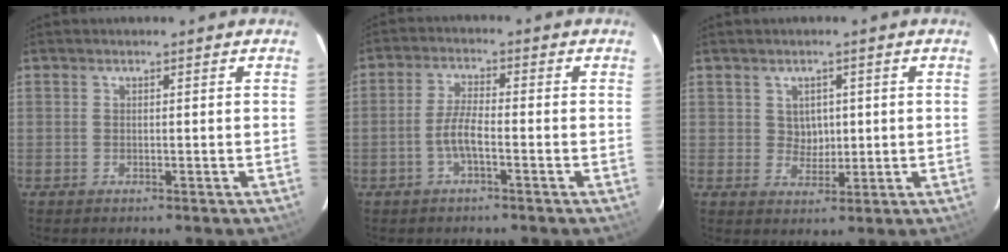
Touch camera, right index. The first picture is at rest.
{"total": 4.5, "force": [-1.8, 0.9, 3.9], "torque": [-0.086, 0.005, -0.037]}
{"total": 3.5, "force": [0.7, 3.2, 1.4], "torque": [-0.019, 0.007, 0.015]}